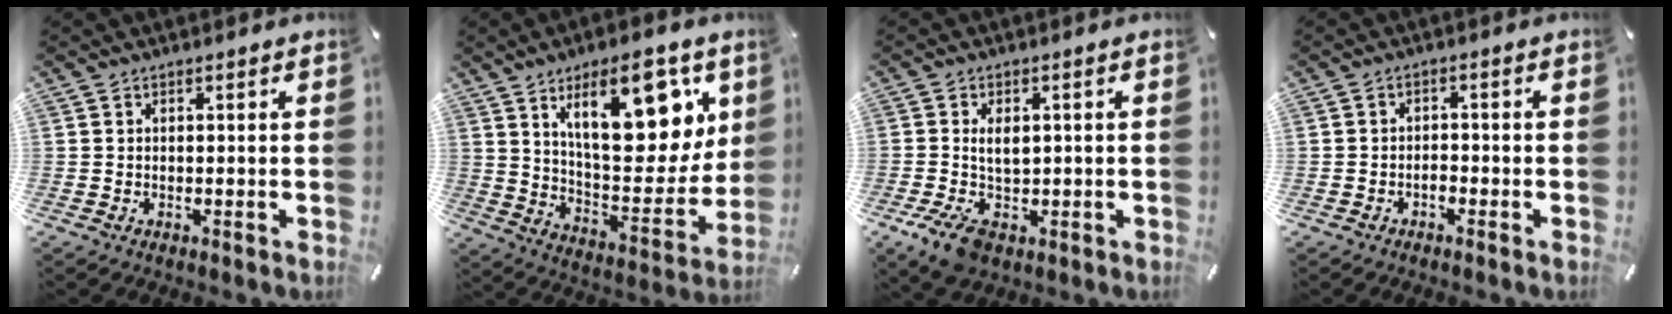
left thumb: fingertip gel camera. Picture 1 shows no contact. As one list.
[{"total": 21.6, "force": [10.8, 9.2, 16.3], "torque": [-0.225, -0.054, 0.170]}, {"total": 8.0, "force": [-0.4, 5.6, 5.7], "torque": [-0.097, -0.001, -0.008]}, {"total": 1.7, "force": [-1.0, 1.1, 0.8], "torque": [-0.018, 0.007, -0.022]}]